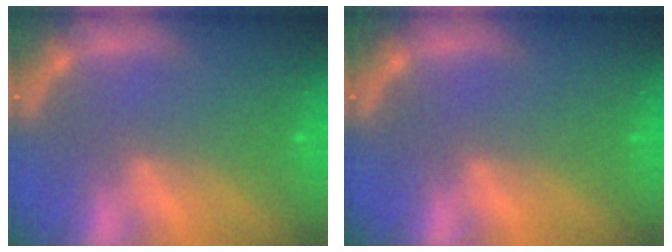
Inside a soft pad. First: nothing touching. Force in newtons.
{"total": 0.0}